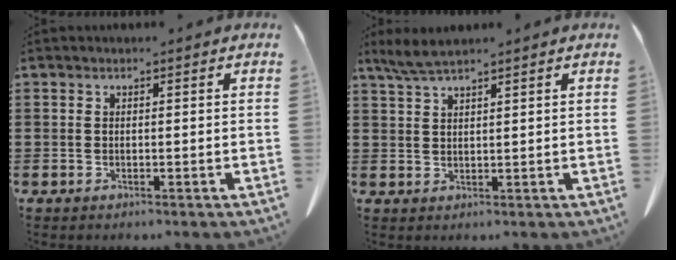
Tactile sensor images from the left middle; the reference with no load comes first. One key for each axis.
{"total": 3.0, "fx": 2.3, "fy": 0.3, "fz": 1.8, "tx": -0.042, "ty": 0.001, "tz": 0.044}